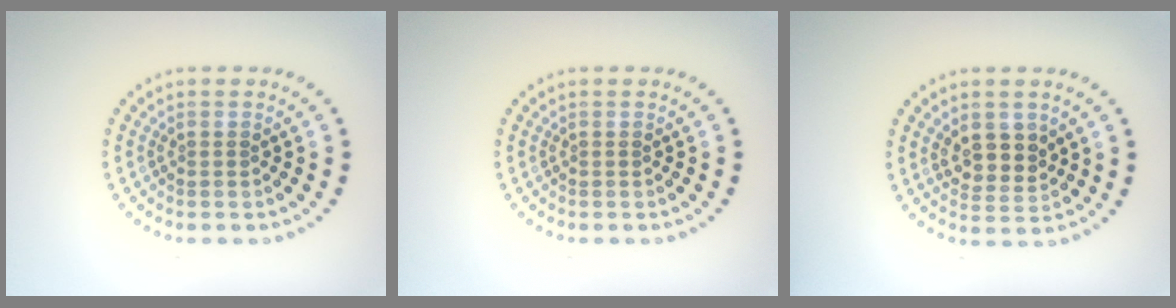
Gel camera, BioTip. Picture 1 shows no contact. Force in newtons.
{"total": 0.0}
{"total": 3.0, "press": 2.8, "slide": 1.1}